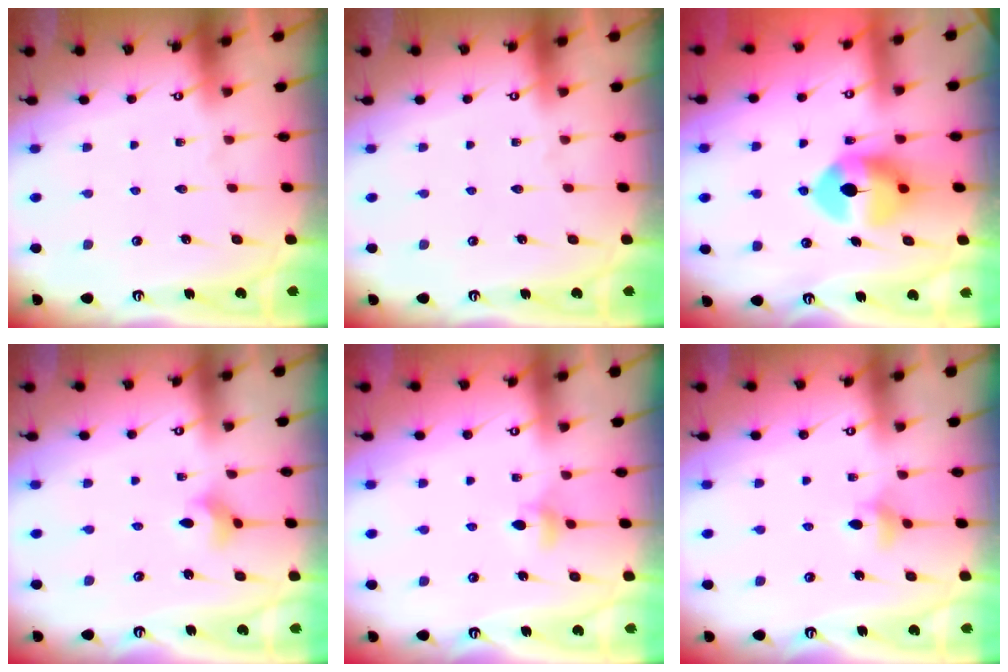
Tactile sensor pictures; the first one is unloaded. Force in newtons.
{"total": 0.0}
{"total": 10.0, "press": 9.9, "slide": 1.5}
{"total": 3.8, "press": 3.8, "slide": 0.3}
{"total": 3.8, "press": 3.7, "slide": 0.9}
{"total": 4.8, "press": 4.7, "slide": 0.8}